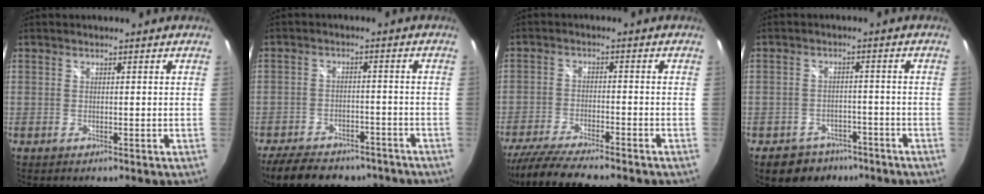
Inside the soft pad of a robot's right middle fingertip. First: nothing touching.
{"total": 16.1, "force": [-12.8, 7.0, 6.9], "torque": [-0.153, -0.002, -0.175]}
{"total": 12.5, "force": [-10.9, 1.4, 6.1], "torque": [-0.138, -0.027, -0.182]}
{"total": 8.2, "force": [-5.6, 5.5, 2.2], "torque": [-0.061, 0.018, -0.070]}